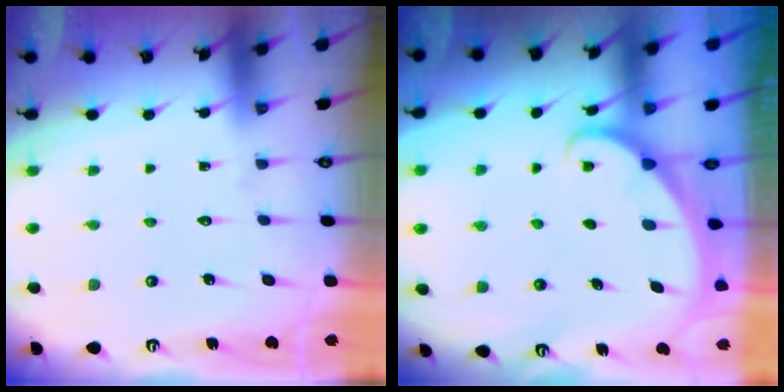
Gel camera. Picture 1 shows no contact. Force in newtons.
{"total": 1.8, "press": 1.8, "slide": 0.1}